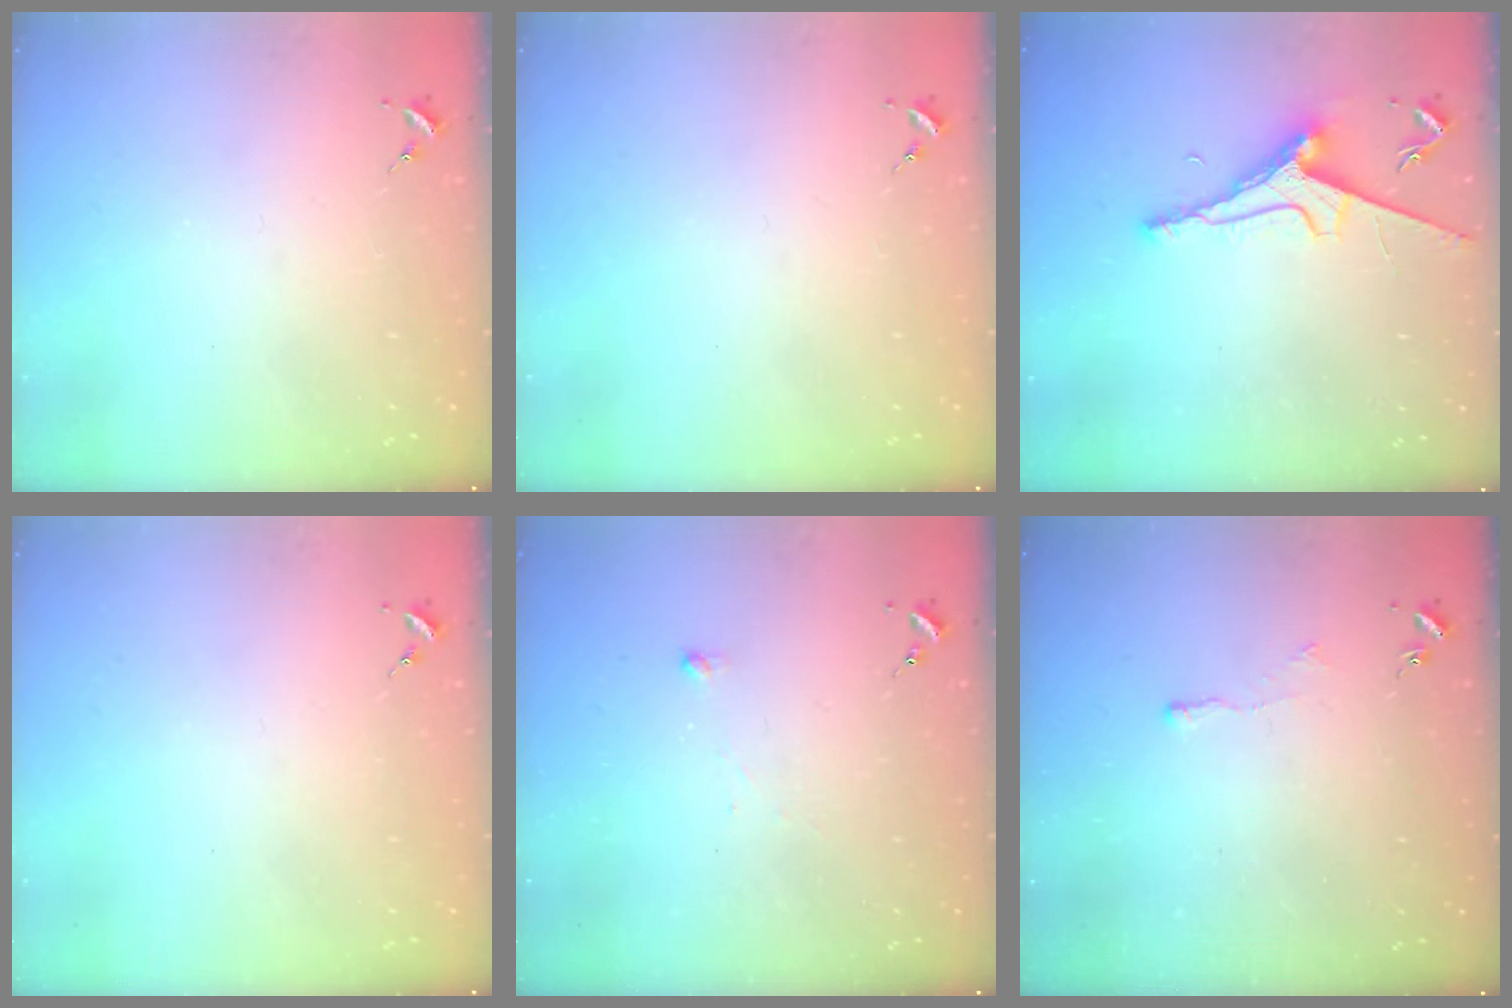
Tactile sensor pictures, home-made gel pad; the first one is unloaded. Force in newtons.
{"total": 0.0}
{"total": 8.3, "press": 8.2, "slide": 1.2}
{"total": 0.0}
{"total": 2.5, "press": 2.5, "slide": 0.5}
{"total": 3.3, "press": 3.2, "slide": 0.7}